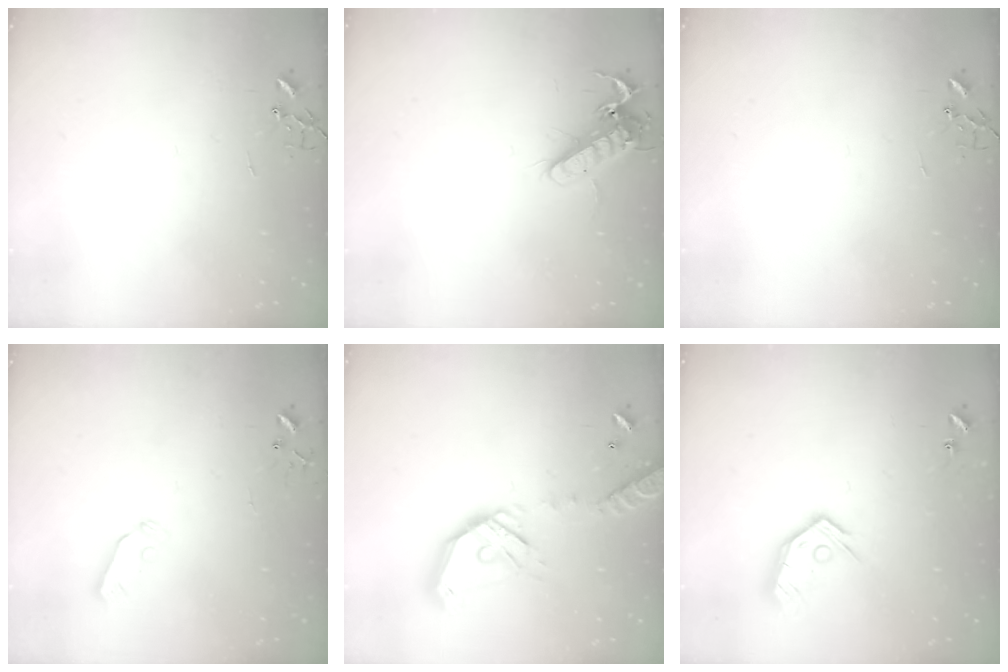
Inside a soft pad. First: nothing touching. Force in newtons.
{"total": 13.5, "press": 13.3, "slide": 1.9}
{"total": 0.0}
{"total": 4.3, "press": 4.3, "slide": 0.7}
{"total": 19.5, "press": 19.2, "slide": 3.4}
{"total": 12.2, "press": 12.1, "slide": 1.5}